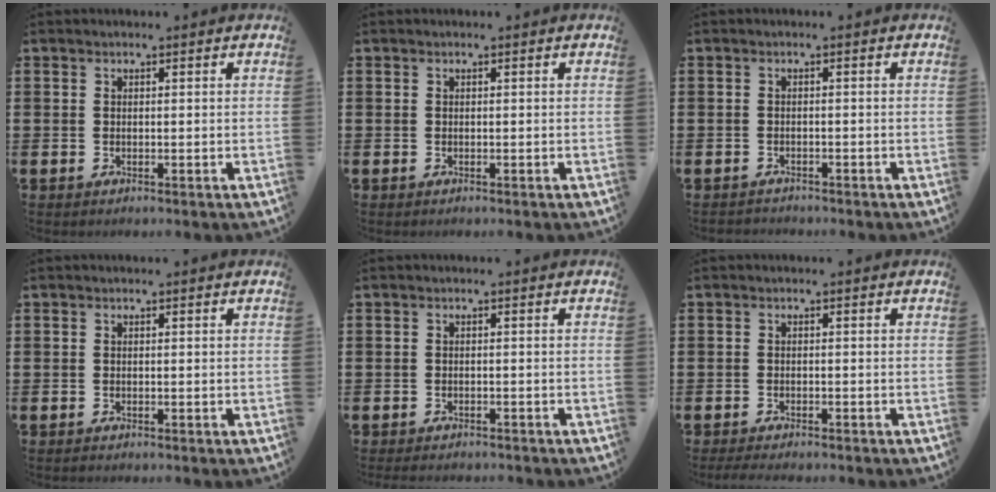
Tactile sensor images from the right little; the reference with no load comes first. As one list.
[{"total": 0.0}, {"total": 0.7, "force": [-0.7, 0.1, 0.0], "torque": [-0.002, 0.000, -0.015]}, {"total": 0.0}, {"total": 0.8, "force": [-0.8, 0.1, 0.0], "torque": [-0.003, -0.001, -0.016]}, {"total": 1.1, "force": [-1.0, 0.1, 0.4], "torque": [-0.008, 0.000, -0.020]}]